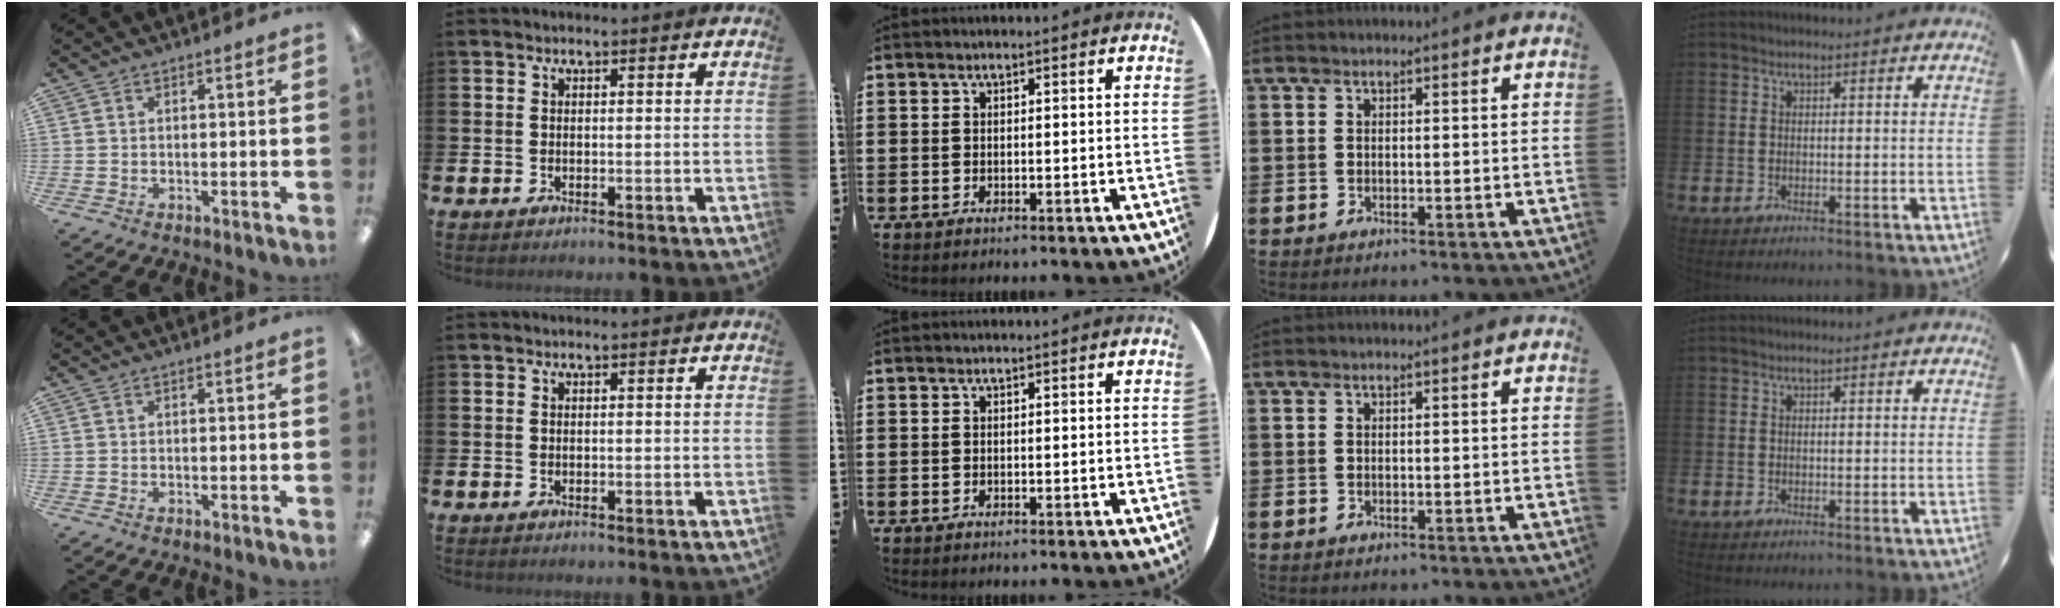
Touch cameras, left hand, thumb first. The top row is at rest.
{}